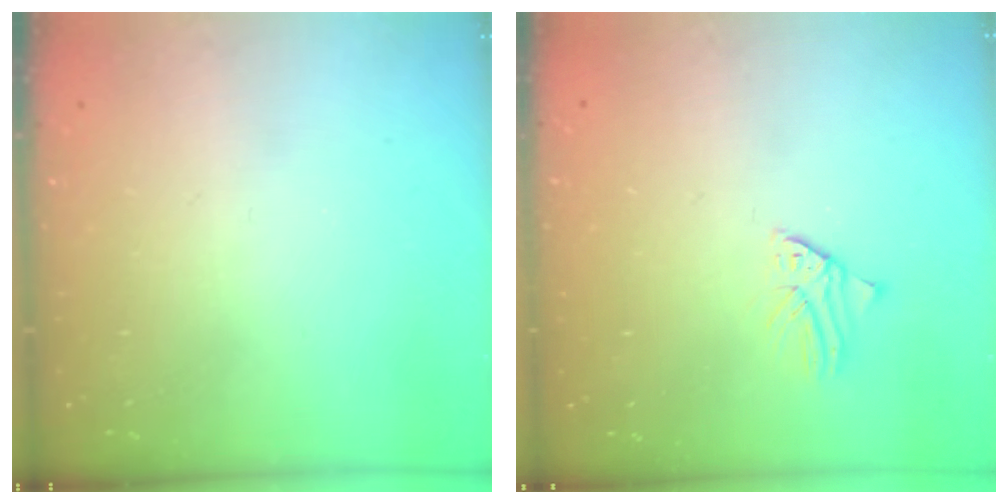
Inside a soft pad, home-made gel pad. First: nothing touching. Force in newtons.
{"total": 1.1, "press": 1.1, "slide": 0.1}